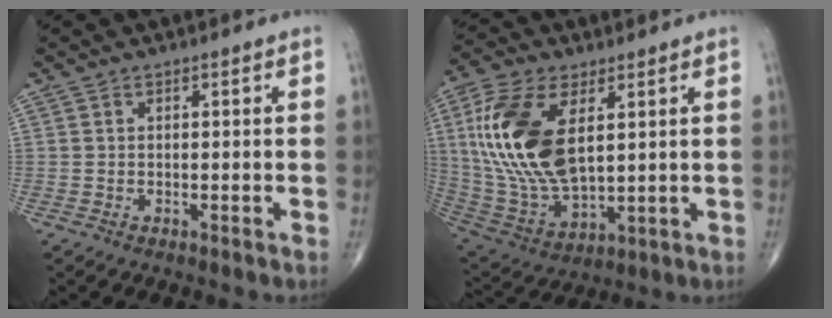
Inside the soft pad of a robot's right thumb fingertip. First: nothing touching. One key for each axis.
{"total": 20.4, "fx": 4.8, "fy": 10.5, "fz": 16.8, "tx": -0.352, "ty": -0.023, "tz": 0.096}